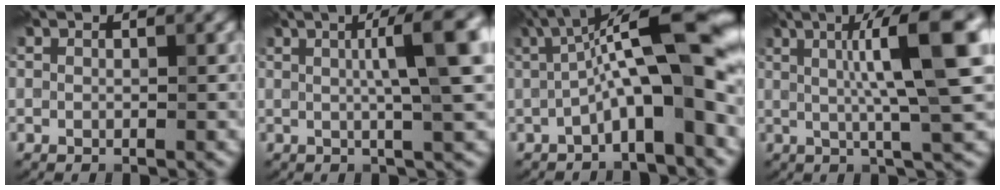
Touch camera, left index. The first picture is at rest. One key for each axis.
{"total": 7.6, "fx": 1.6, "fy": 1.3, "fz": 7.3, "tx": -0.084, "ty": 0.021, "tz": 0.020}
{"total": 11.3, "fx": -0.5, "fy": 2.6, "fz": 10.9, "tx": -0.162, "ty": 0.031, "tz": -0.015}
{"total": 10.5, "fx": 2.2, "fy": 1.7, "fz": 10.2, "tx": -0.129, "ty": 0.016, "tz": 0.029}